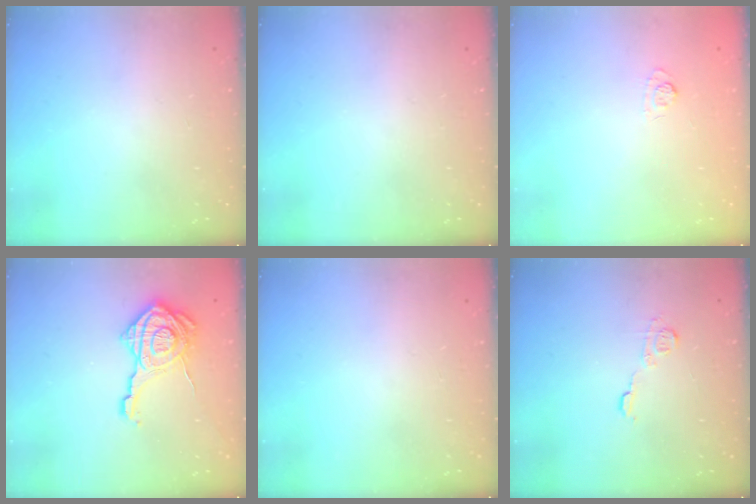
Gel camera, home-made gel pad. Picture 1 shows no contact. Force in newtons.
{"total": 0.0}
{"total": 2.2, "press": 1.8, "slide": 1.3}
{"total": 17.9, "press": 17.9, "slide": 1.1}
{"total": 0.0}
{"total": 7.8, "press": 7.8, "slide": 0.6}